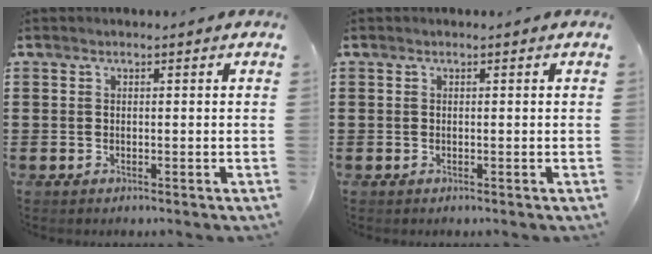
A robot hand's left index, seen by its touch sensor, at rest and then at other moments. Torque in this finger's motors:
{"motor_torque": [-0.02, -0.02, -0.01, -0.01]}